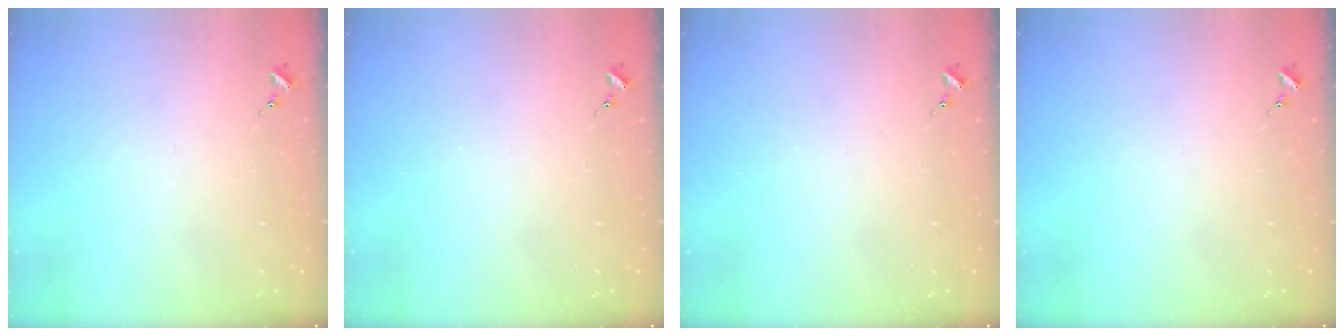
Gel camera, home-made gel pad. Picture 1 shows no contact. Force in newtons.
{"total": 0.0}
{"total": 0.0}
{"total": 0.0}